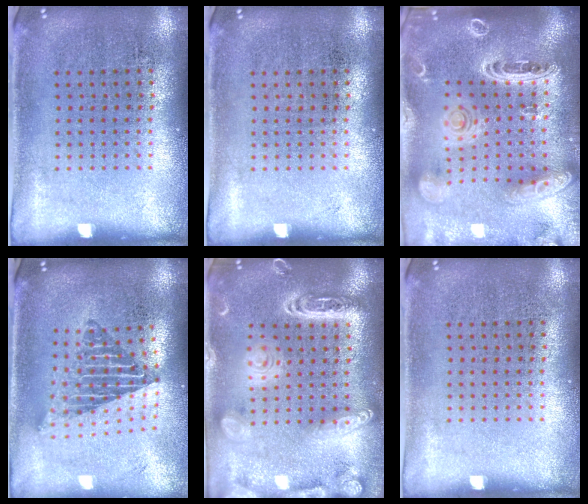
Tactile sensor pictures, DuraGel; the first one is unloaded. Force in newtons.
{"total": 0.0}
{"total": 3.7, "press": 3.0, "slide": 2.3}
{"total": 2.0, "press": 1.6, "slide": 1.3}
{"total": 3.1, "press": 3.1, "slide": 0.2}
{"total": 0.0}